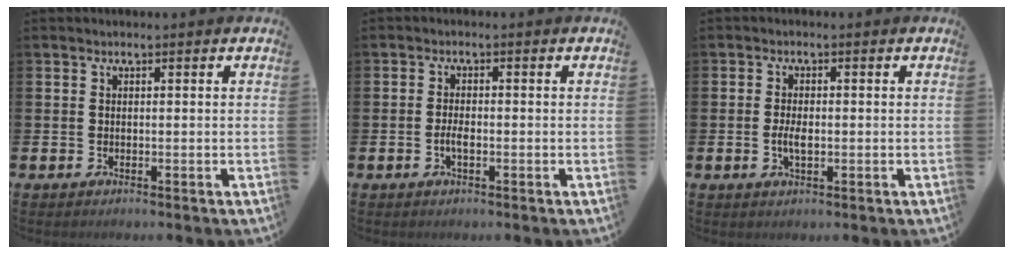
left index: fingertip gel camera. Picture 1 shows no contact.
{"total": 1.9, "force": [-0.6, 0.7, 1.6], "torque": [-0.029, 0.001, -0.012]}
{"total": 2.6, "force": [-0.3, 1.2, 2.3], "torque": [-0.041, 0.001, -0.007]}